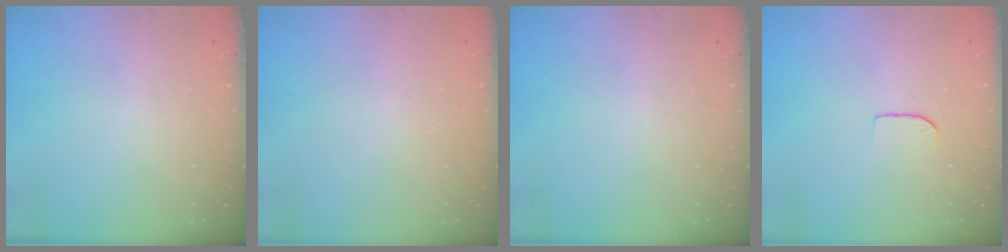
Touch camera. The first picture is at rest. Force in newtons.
{"total": 0.8, "press": 0.4, "slide": 0.7}
{"total": 0.0}
{"total": 5.0, "press": 5.0, "slide": 0.5}